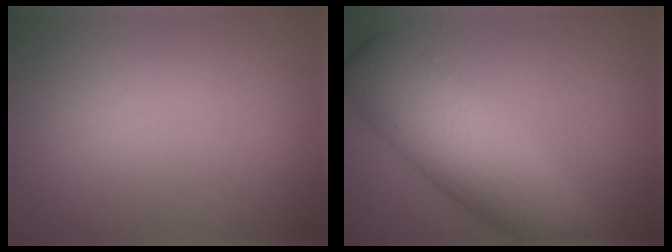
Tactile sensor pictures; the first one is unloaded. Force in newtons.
{"total": 8.4, "press": 8.4, "slide": 0.1}